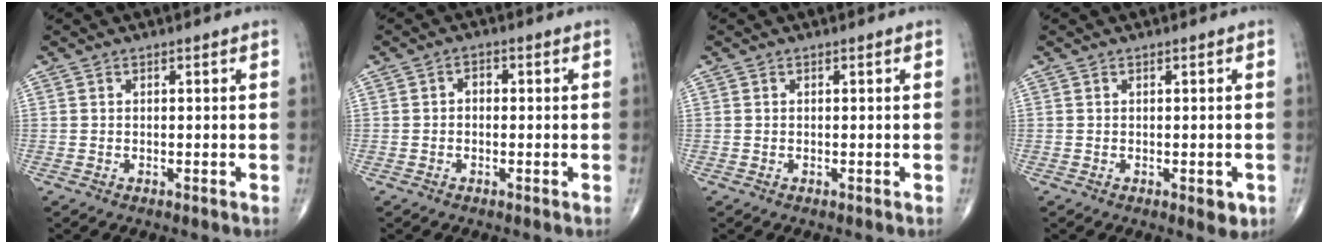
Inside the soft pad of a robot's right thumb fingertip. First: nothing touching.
{"total": 1.7, "force": [-0.1, 1.3, 1.1], "torque": [-0.010, 0.010, -0.009]}
{"total": 0.0}
{"total": 2.4, "force": [-0.7, 1.0, 2.0], "torque": [-0.014, -0.003, -0.006]}